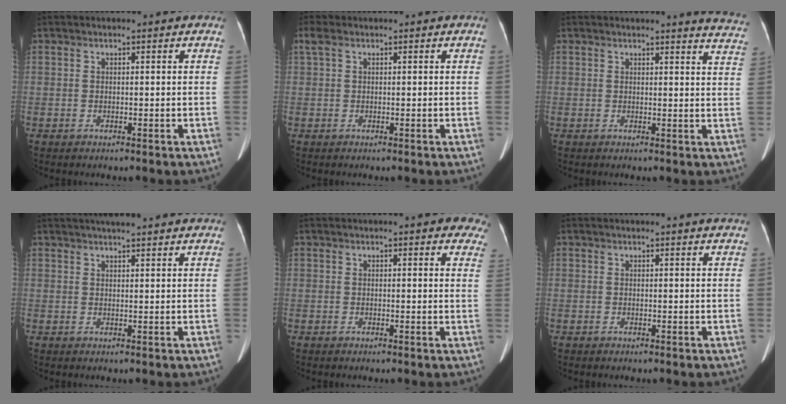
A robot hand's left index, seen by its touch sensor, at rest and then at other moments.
{"total": 1.3, "force": [0.6, 0.8, 0.9], "torque": [-0.032, 0.024, 0.018]}
{"total": 7.1, "force": [7.0, 0.6, 0.9], "torque": [0.009, -0.049, 0.044]}
{"total": 10.6, "force": [9.2, 1.1, 5.1], "torque": [-0.072, 0.032, 0.113]}
{"total": 8.5, "force": [6.9, 2.1, 4.5], "torque": [-0.031, -0.001, 0.060]}
{"total": 3.9, "force": [3.8, 0.3, 1.0], "torque": [-0.012, 0.005, 0.031]}